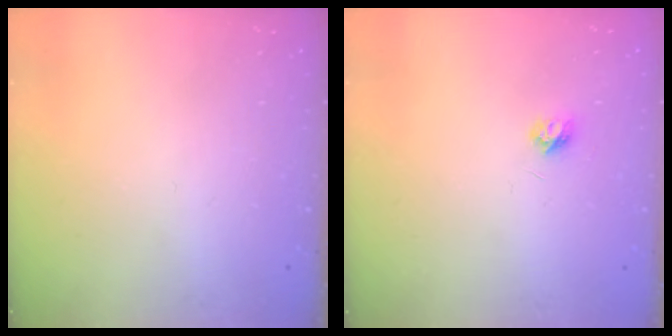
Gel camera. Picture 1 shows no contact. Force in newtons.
{"total": 3.9, "press": 3.8, "slide": 0.5}